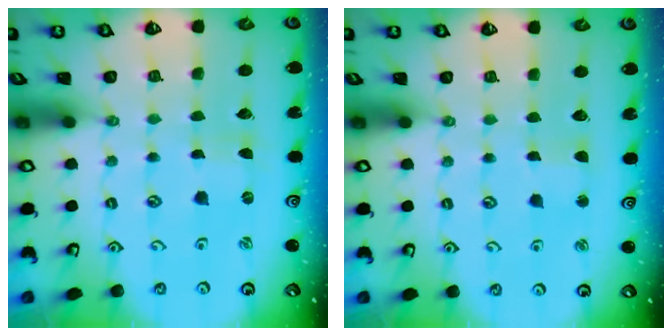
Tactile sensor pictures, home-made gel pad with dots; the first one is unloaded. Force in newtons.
{"total": 2.8, "press": 2.8, "slide": 0.4}